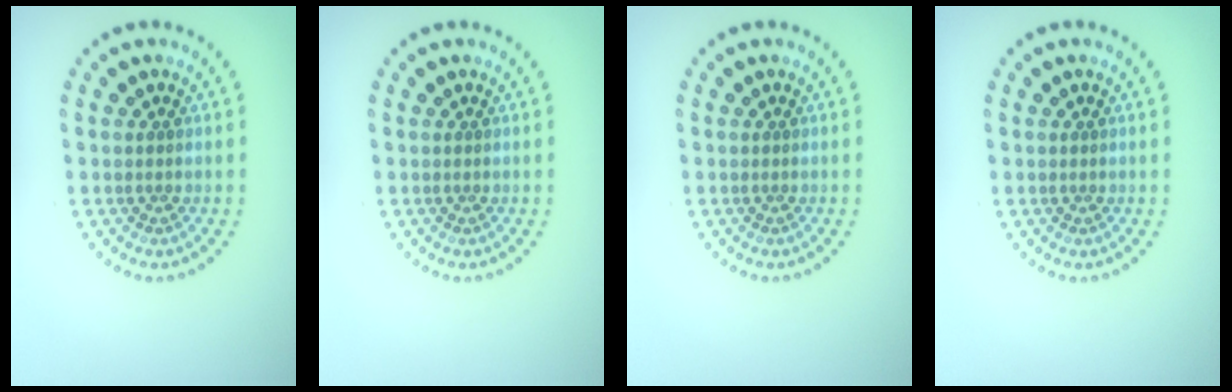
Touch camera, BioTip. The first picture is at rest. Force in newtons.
{"total": 0.0}
{"total": 0.0}
{"total": 0.0}